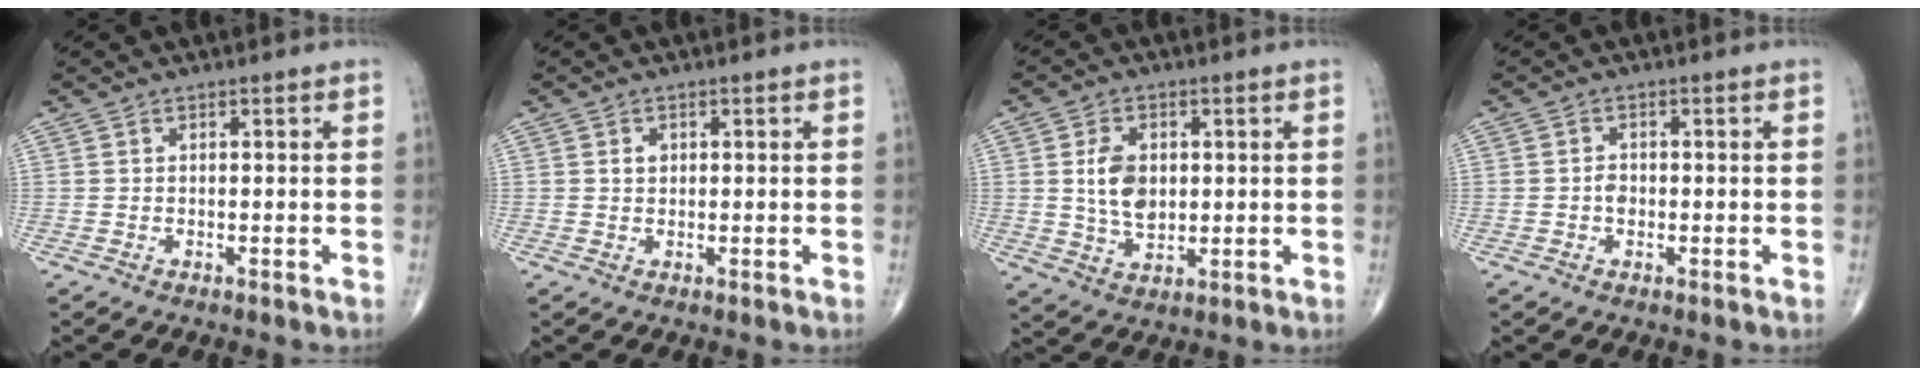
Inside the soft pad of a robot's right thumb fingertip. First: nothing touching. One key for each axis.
{"total": 1.4, "fx": 0.4, "fy": 1.1, "fz": 0.8, "tx": -0.008, "ty": 0.000, "tz": 0.007}
{"total": 7.6, "fx": 1.0, "fy": 5.0, "fz": 5.7, "tx": -0.089, "ty": -0.010, "tz": 0.023}
{"total": 1.6, "fx": -0.4, "fy": 1.2, "fz": 1.0, "tx": -0.009, "ty": 0.002, "tz": -0.009}